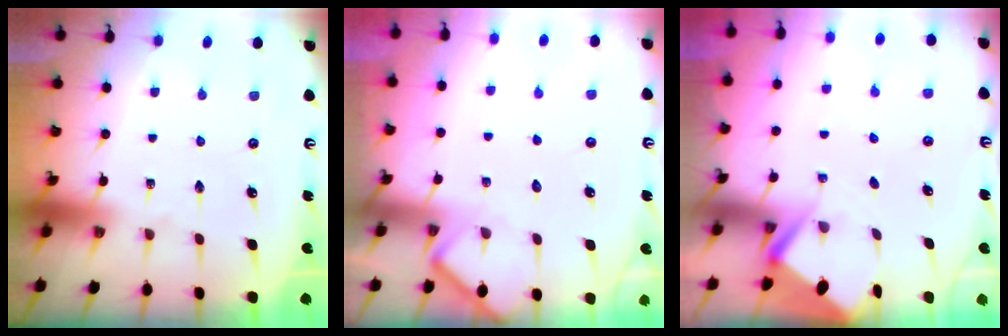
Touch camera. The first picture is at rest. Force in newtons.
{"total": 5.2, "press": 5.2, "slide": 0.6}
{"total": 2.9, "press": 2.8, "slide": 0.4}